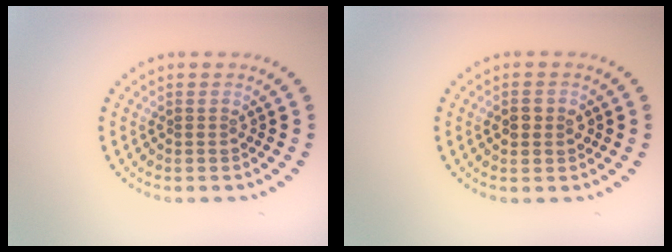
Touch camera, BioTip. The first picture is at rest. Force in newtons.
{"total": 2.3, "press": 2.3, "slide": 0.1}